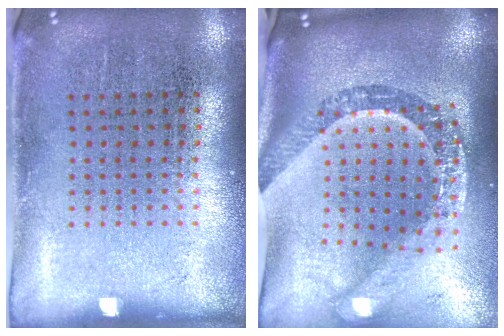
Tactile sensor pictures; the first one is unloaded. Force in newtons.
{"total": 3.2, "press": 2.4, "slide": 2.2}